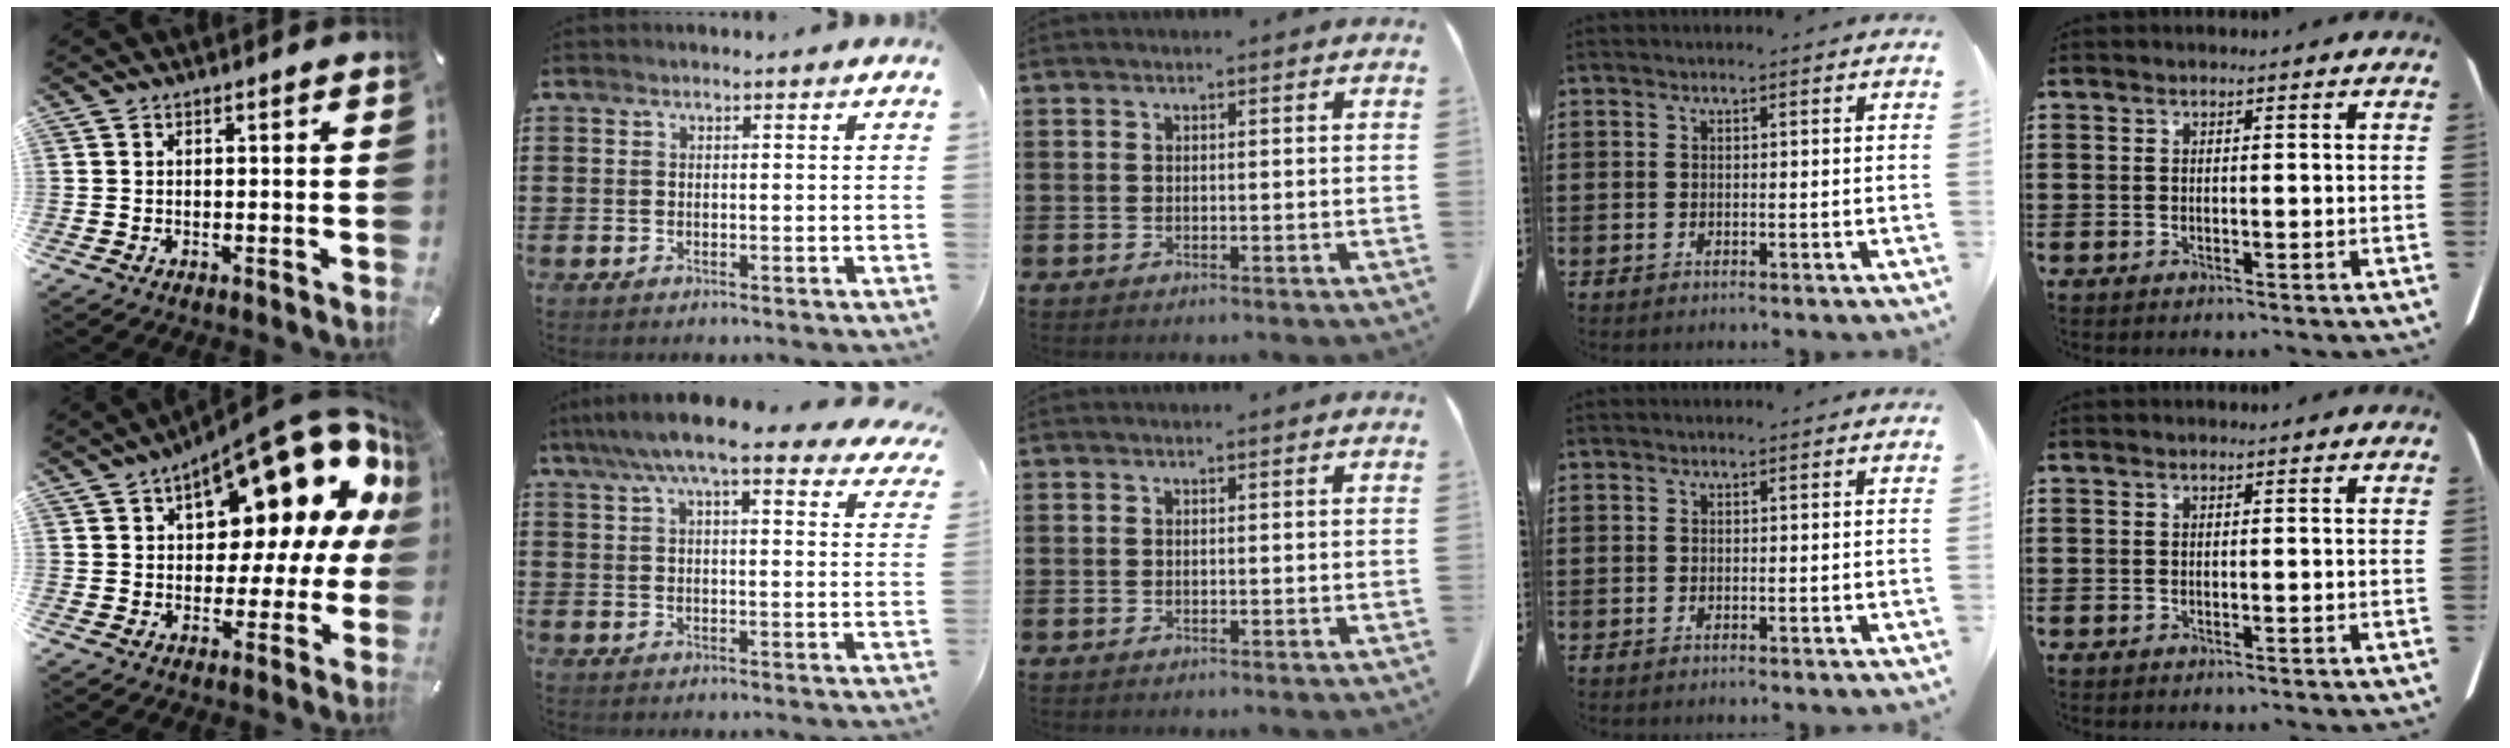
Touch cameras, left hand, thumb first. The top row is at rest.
{"thumb": {"total": 20.4, "force": [10.3, 9.5, 14.8], "torque": [-0.190, -0.080, 0.166]}, "index": {"total": 9.4, "force": [7.7, 1.3, 5.3], "torque": [-0.117, -0.017, 0.136]}}